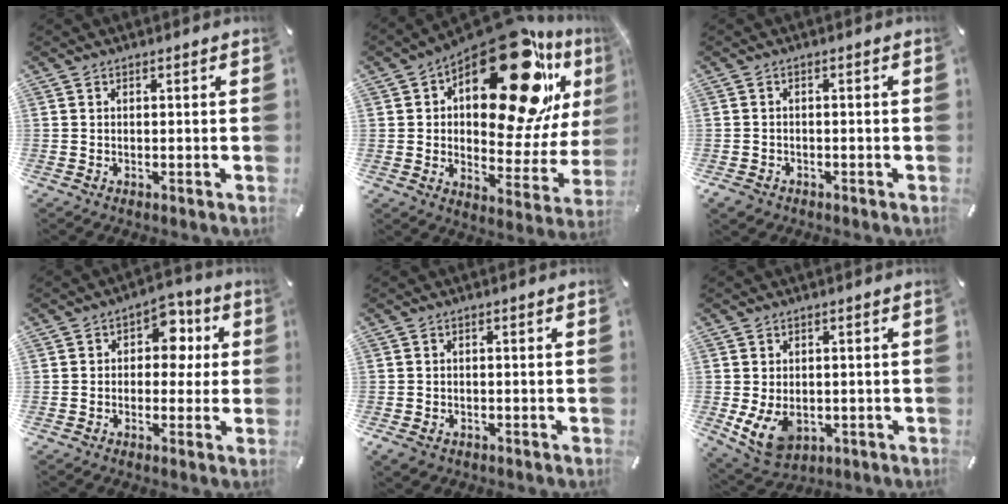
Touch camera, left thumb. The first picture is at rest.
{"total": 28.8, "force": [16.1, 13.5, 19.7], "torque": [-0.263, -0.106, 0.268]}
{"total": 2.2, "force": [-1.5, 1.5, 0.7], "torque": [-0.018, 0.006, -0.032]}
{"total": 8.3, "force": [1.2, 6.3, 5.2], "torque": [-0.061, 0.001, 0.014]}
{"total": 2.3, "force": [-1.3, 1.7, 1.0], "torque": [-0.033, 0.001, -0.029]}
{"total": 7.9, "force": [-1.2, 6.0, 4.9], "torque": [-0.090, -0.002, -0.022]}